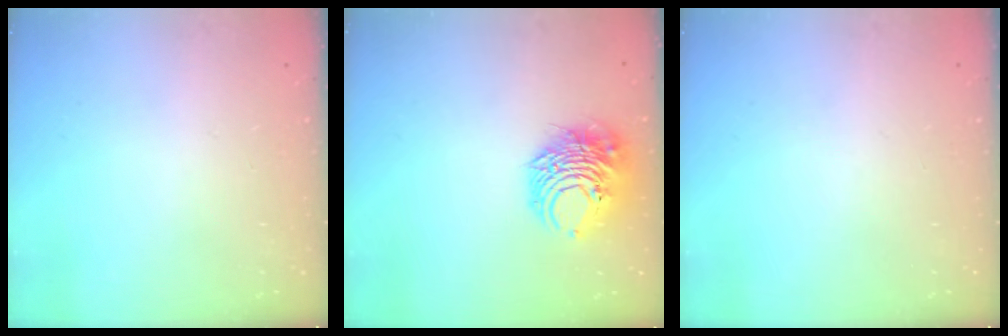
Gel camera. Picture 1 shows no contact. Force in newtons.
{"total": 10.3, "press": 10.2, "slide": 1.6}
{"total": 0.0}